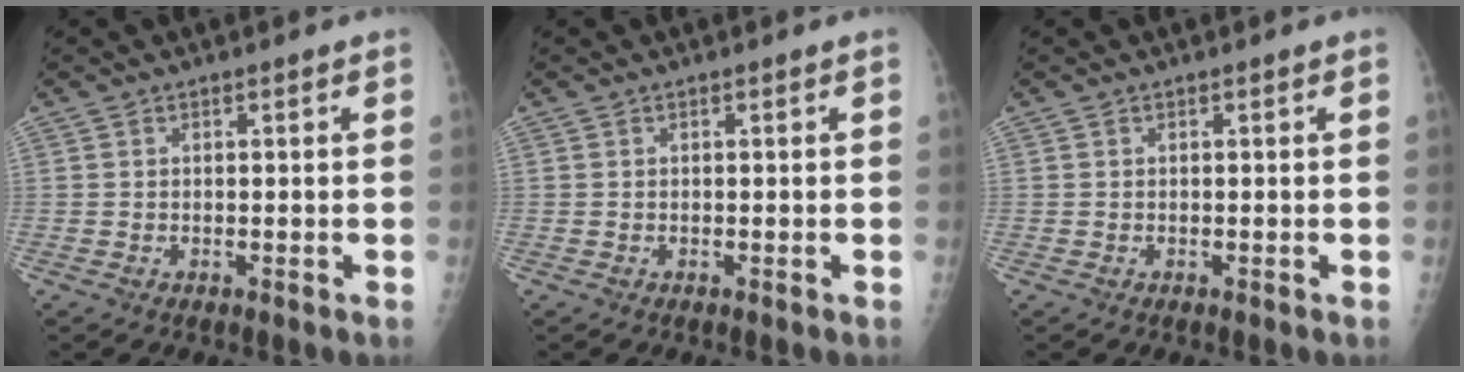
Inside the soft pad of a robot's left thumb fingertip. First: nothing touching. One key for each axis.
{"total": 0.0}
{"total": 0.0}